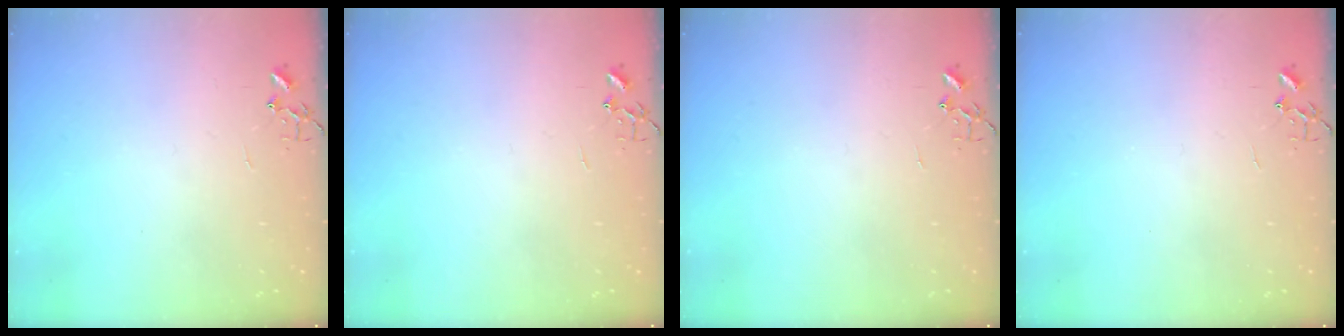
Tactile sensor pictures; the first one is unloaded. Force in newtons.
{"total": 0.0}
{"total": 0.0}
{"total": 0.0}